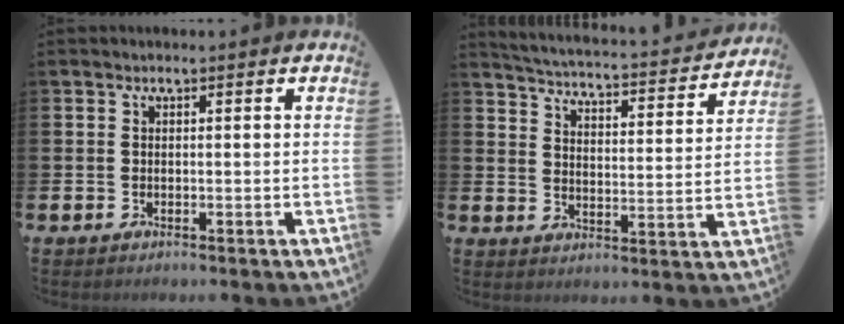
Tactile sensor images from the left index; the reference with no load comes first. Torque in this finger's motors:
{"motor_torque": [0.85, -1.28, 0.13, 0.03]}